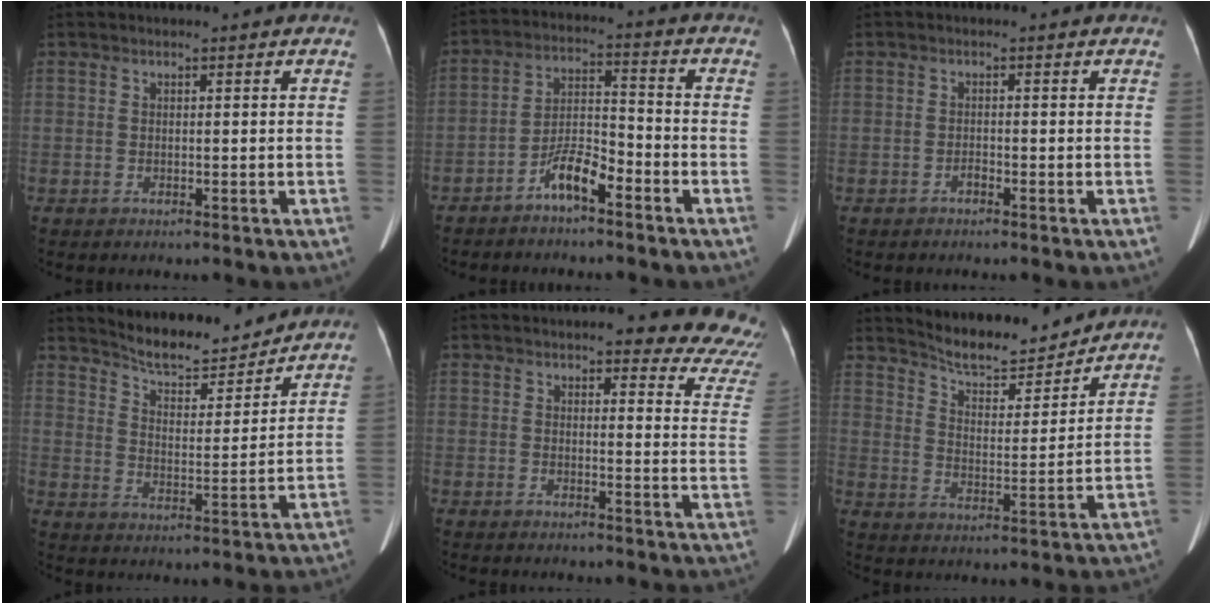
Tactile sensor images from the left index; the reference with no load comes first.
{"total": 6.5, "force": [-4.4, 1.5, 4.5], "torque": [-0.092, 0.010, -0.083]}
{"total": 0.8, "force": [-0.7, 0.2, 0.4], "torque": [-0.005, 0.001, -0.012]}
{"total": 10.8, "force": [10.5, 1.5, 2.4], "torque": [-0.041, -0.001, 0.168]}
{"total": 15.0, "force": [13.5, 3.2, 5.7], "torque": [-0.025, -0.053, 0.119]}
{"total": 11.1, "force": [10.7, 1.4, 2.4], "torque": [-0.045, -0.001, 0.173]}